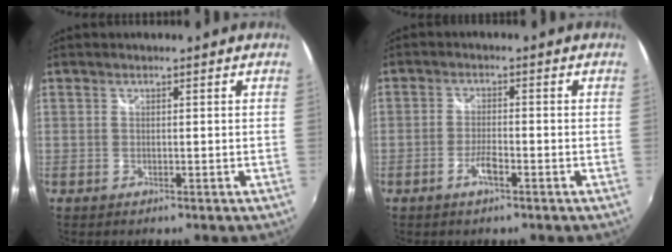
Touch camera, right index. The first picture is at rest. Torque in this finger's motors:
{"motor_torque": [0.31, 0.23, 0.20, 0.05]}